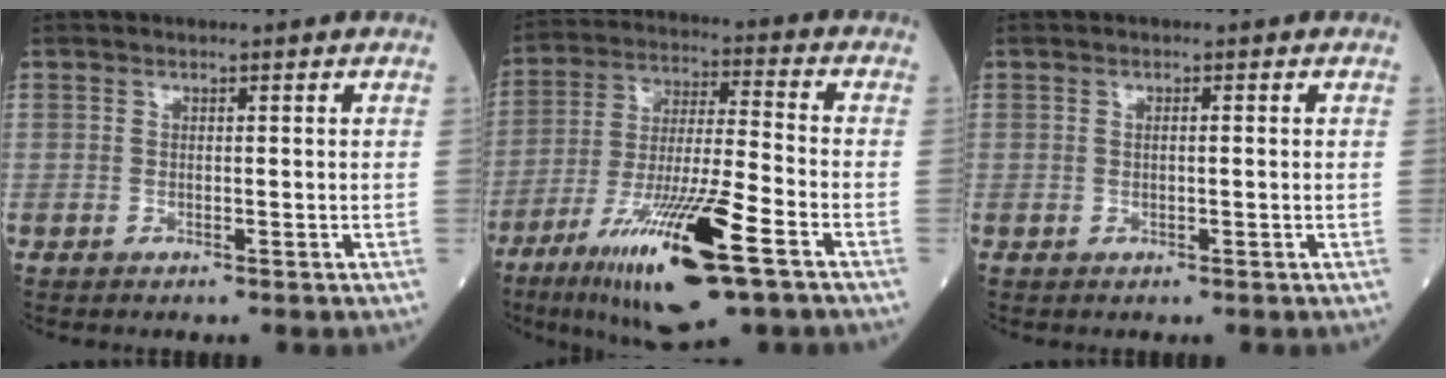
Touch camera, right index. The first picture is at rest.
{"total": 18.8, "force": [-9.7, 1.9, 16.0], "torque": [-0.297, -0.041, -0.169]}
{"total": 0.9, "force": [0.1, 0.1, 0.9], "torque": [-0.015, 0.001, 0.002]}